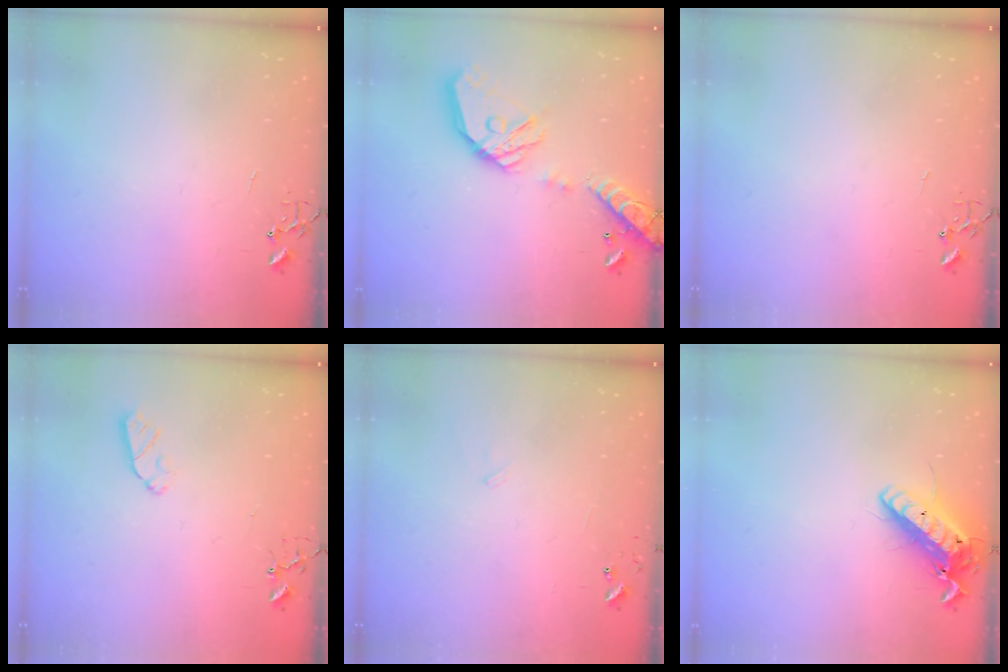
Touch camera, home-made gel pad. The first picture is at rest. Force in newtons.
{"total": 18.9, "press": 18.8, "slide": 2.4}
{"total": 0.0}
{"total": 6.2, "press": 6.2, "slide": 0.0}
{"total": 5.8, "press": 5.8, "slide": 0.5}
{"total": 15.6, "press": 15.4, "slide": 2.8}